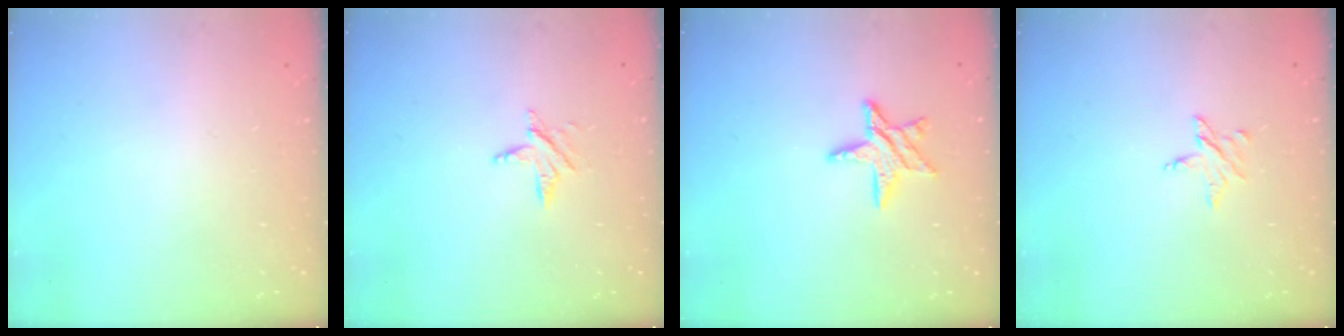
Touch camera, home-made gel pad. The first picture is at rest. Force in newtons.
{"total": 3.5, "press": 3.5, "slide": 0.4}
{"total": 7.9, "press": 7.9, "slide": 0.4}
{"total": 3.9, "press": 3.9, "slide": 0.3}